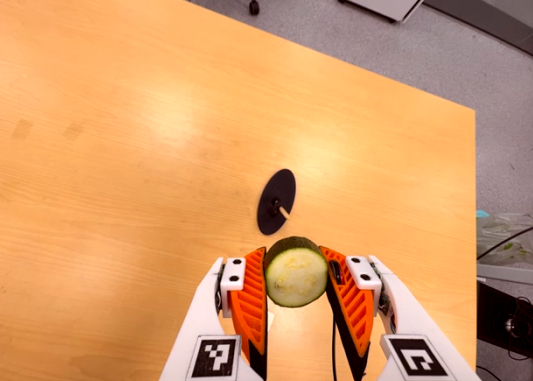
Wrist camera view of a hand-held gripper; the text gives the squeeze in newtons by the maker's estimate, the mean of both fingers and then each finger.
{"total": 11.4, "left": 10.8, "right": 12.0}